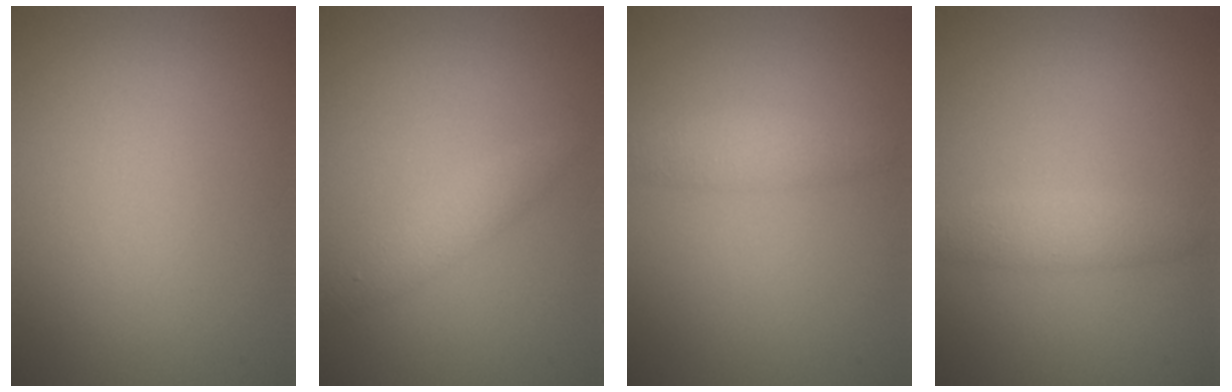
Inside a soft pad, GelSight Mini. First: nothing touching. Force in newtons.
{"total": 1.8, "press": 1.8, "slide": 0.1}
{"total": 1.9, "press": 1.9, "slide": 0.1}
{"total": 2.0, "press": 2.0, "slide": 0.1}